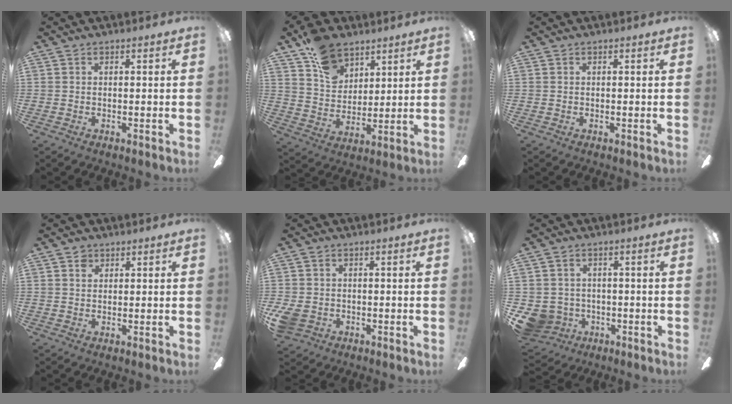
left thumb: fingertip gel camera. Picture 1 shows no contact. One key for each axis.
{"total": 12.5, "fx": 8.5, "fy": 7.9, "fz": 4.7, "tx": -0.085, "ty": -0.037, "tz": 0.164}
{"total": 0.0}
{"total": 2.0, "fx": 1.2, "fy": 1.4, "fz": 0.7, "tx": -0.008, "ty": -0.001, "tz": 0.021}
{"total": 5.2, "fx": -1.9, "fy": 3.9, "fz": 2.9, "tx": -0.071, "ty": 0.009, "tz": -0.035}
{"total": 5.9, "fx": -1.4, "fy": 5.6, "fz": 1.3, "tx": -0.061, "ty": 0.006, "tz": -0.024}